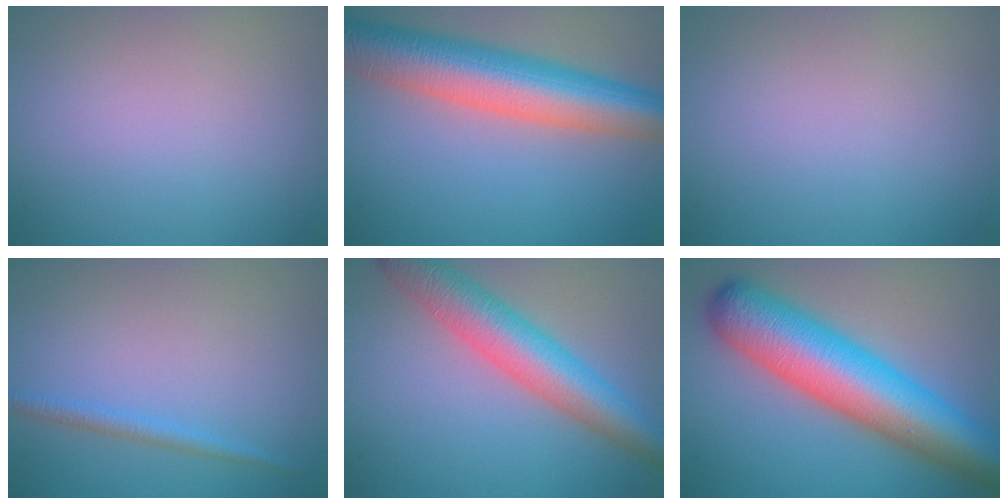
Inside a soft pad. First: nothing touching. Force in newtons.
{"total": 10.0, "press": 10.0, "slide": 0.3}
{"total": 0.0}
{"total": 1.4, "press": 1.4, "slide": 0.1}
{"total": 7.3, "press": 7.3, "slide": 0.2}
{"total": 11.9, "press": 11.9, "slide": 0.3}